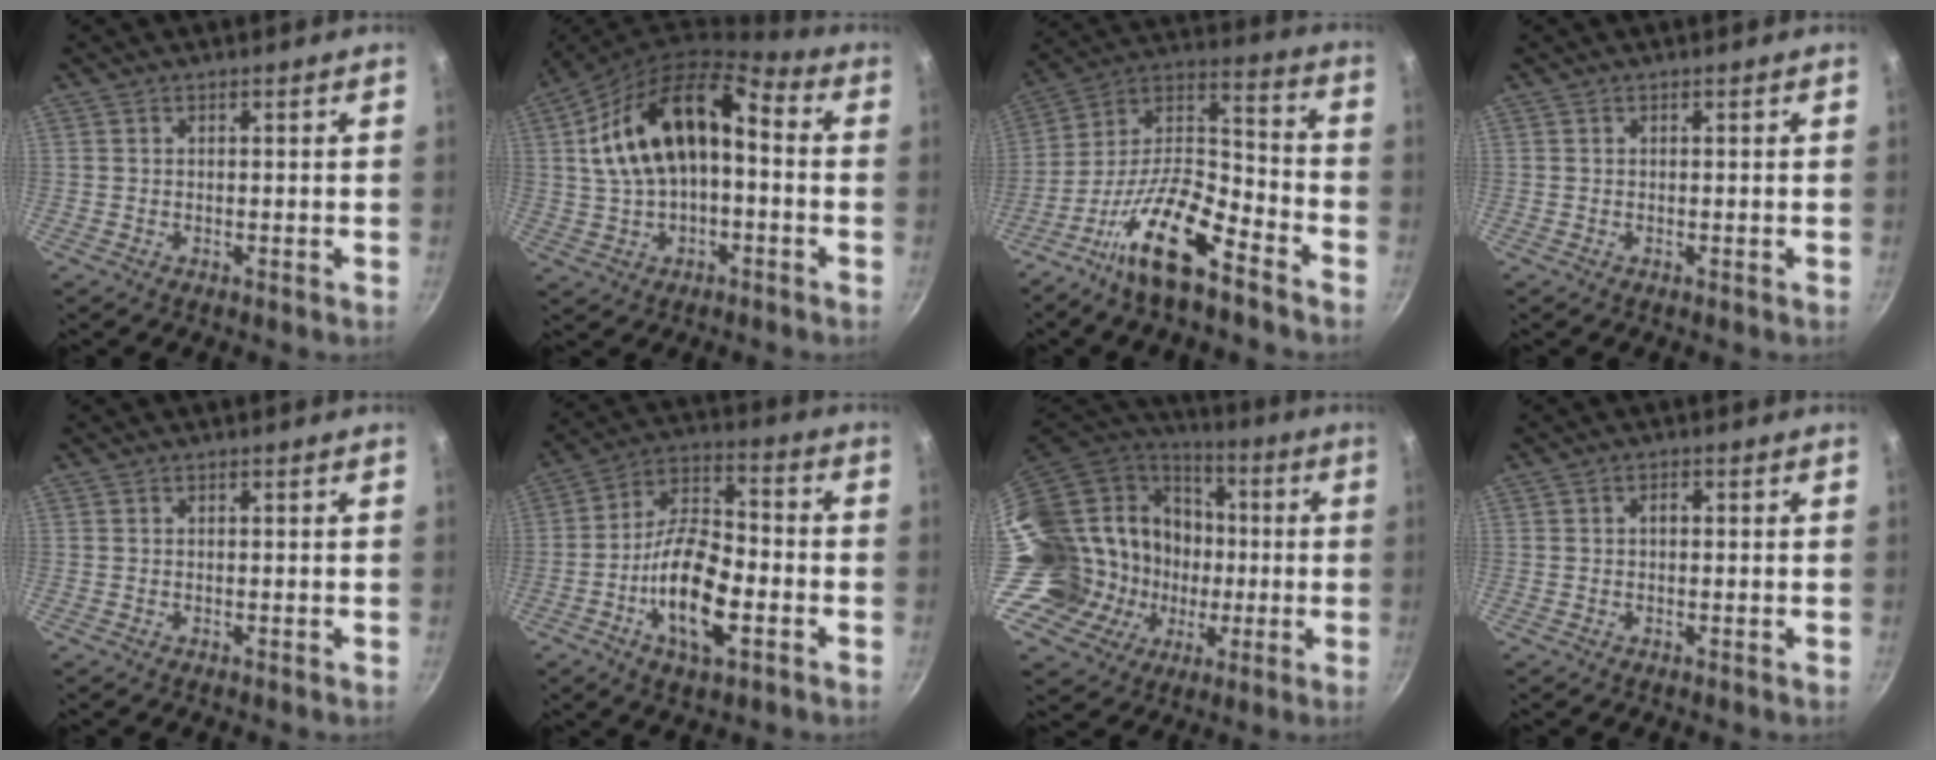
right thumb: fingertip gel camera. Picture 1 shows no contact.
{"total": 15.9, "force": [1.0, 8.9, 13.1], "torque": [-0.216, 0.049, 0.008]}
{"total": 17.6, "force": [-10.9, 5.9, 12.5], "torque": [-0.211, 0.083, -0.211]}
{"total": 0.0}
{"total": 0.0}
{"total": 15.6, "force": [-4.9, 7.1, 12.9], "torque": [-0.226, 0.037, -0.097]}
{"total": 27.0, "force": [-0.2, 22.0, 15.7], "torque": [-0.279, 0.054, 0.027]}
{"total": 1.3, "force": [0.0, 0.8, 0.9], "torque": [-0.014, 0.007, -0.001]}